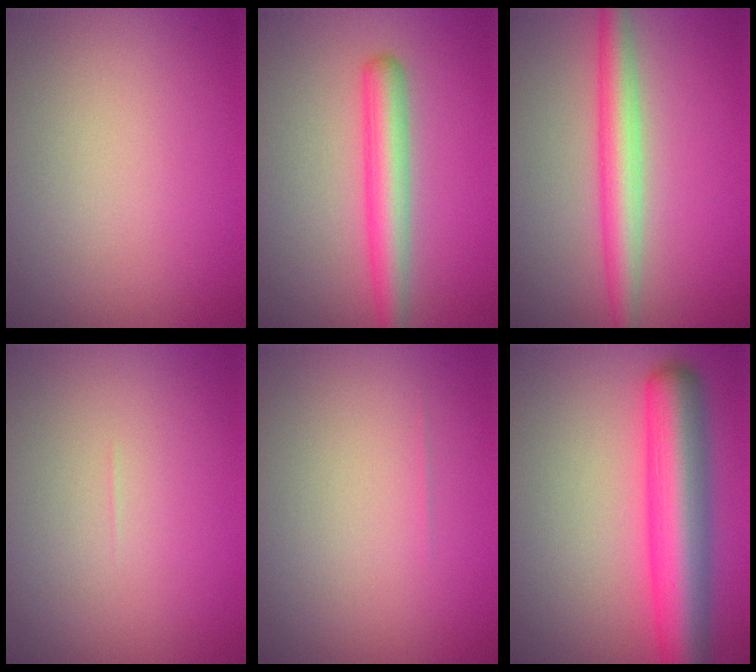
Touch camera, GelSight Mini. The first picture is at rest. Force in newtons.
{"total": 3.8, "press": 3.8, "slide": 0.1}
{"total": 3.9, "press": 3.9, "slide": 0.0}
{"total": 0.0}
{"total": 0.0}
{"total": 7.8, "press": 7.8, "slide": 0.2}